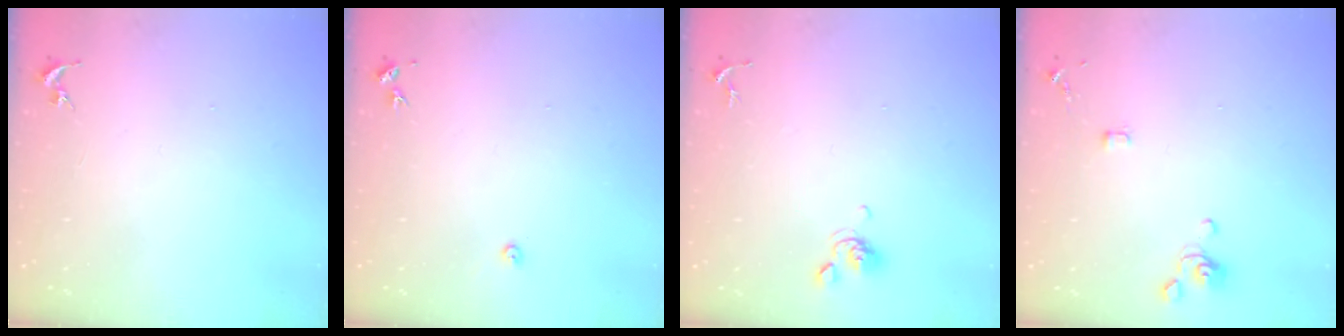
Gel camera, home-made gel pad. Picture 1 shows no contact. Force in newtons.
{"total": 2.2, "press": 2.2, "slide": 0.3}
{"total": 6.0, "press": 5.9, "slide": 1.2}
{"total": 4.2, "press": 4.1, "slide": 1.0}